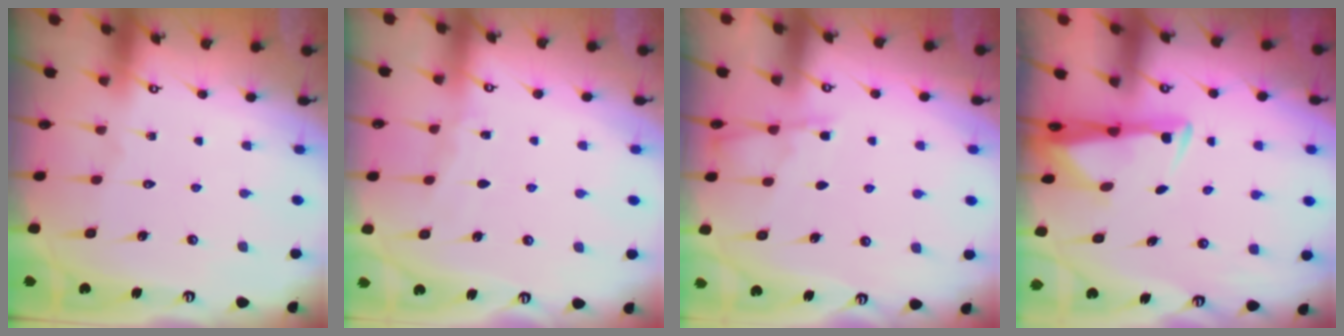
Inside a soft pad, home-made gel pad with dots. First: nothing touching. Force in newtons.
{"total": 4.0, "press": 3.9, "slide": 0.5}
{"total": 4.8, "press": 4.8, "slide": 0.5}
{"total": 3.1, "press": 3.0, "slide": 0.9}